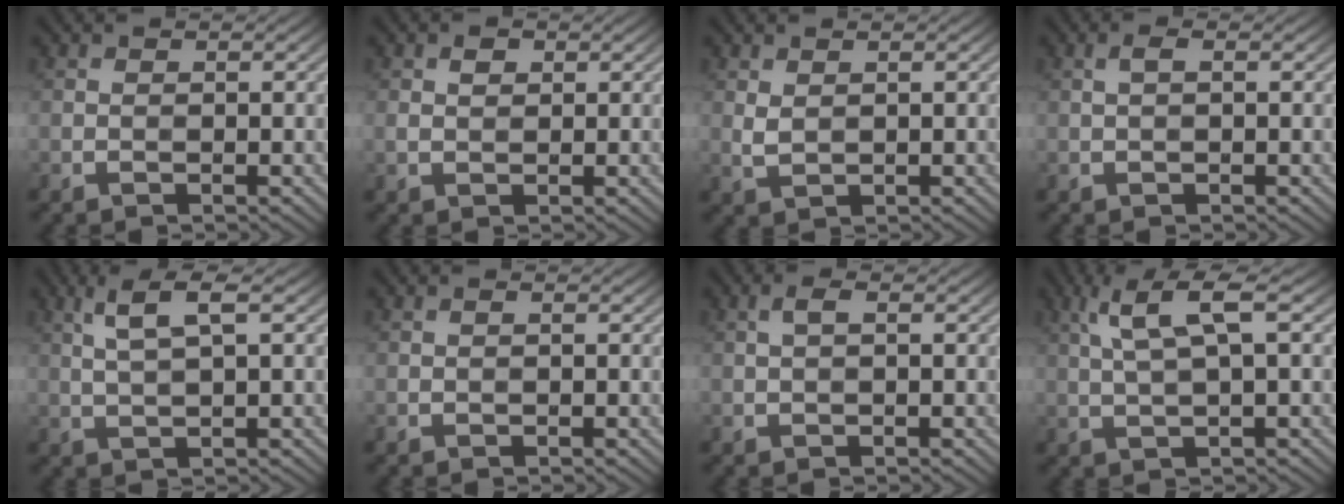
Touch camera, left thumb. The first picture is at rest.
{"total": 1.6, "force": [0.7, 1.1, 0.9], "torque": [-0.016, -0.002, 0.012]}
{"total": 1.6, "force": [0.7, 1.0, 1.0], "torque": [-0.030, -0.003, 0.019]}
{"total": 1.0, "force": [0.3, 0.3, 1.0], "torque": [-0.024, 0.006, 0.003]}
{"total": 4.1, "force": [1.9, 0.7, 3.6], "torque": [-0.085, 0.009, 0.040]}
{"total": 0.0}
{"total": 1.4, "force": [0.4, 0.5, 1.2], "torque": [-0.032, 0.008, 0.004]}
{"total": 5.7, "force": [2.2, 1.0, 5.2], "torque": [-0.118, 0.014, 0.047]}